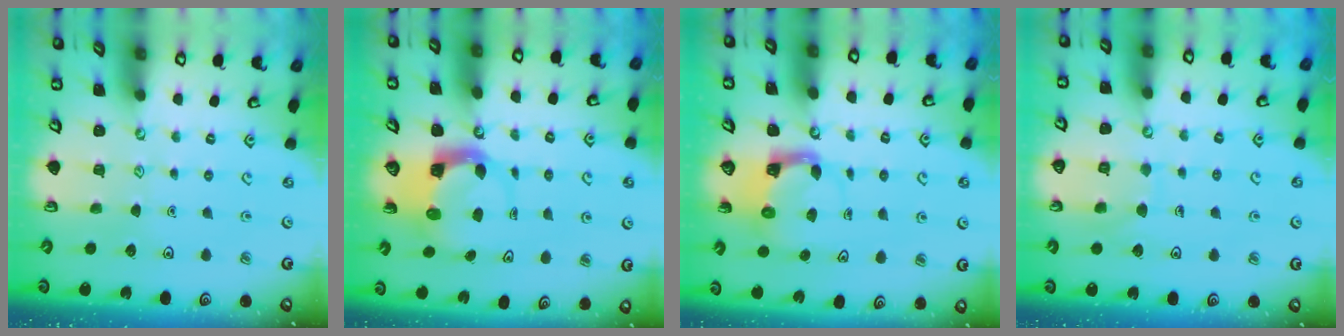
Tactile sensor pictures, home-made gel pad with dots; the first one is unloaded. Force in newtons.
{"total": 4.0, "press": 3.9, "slide": 0.6}
{"total": 3.8, "press": 3.7, "slide": 0.6}
{"total": 7.3, "press": 7.3, "slide": 0.7}